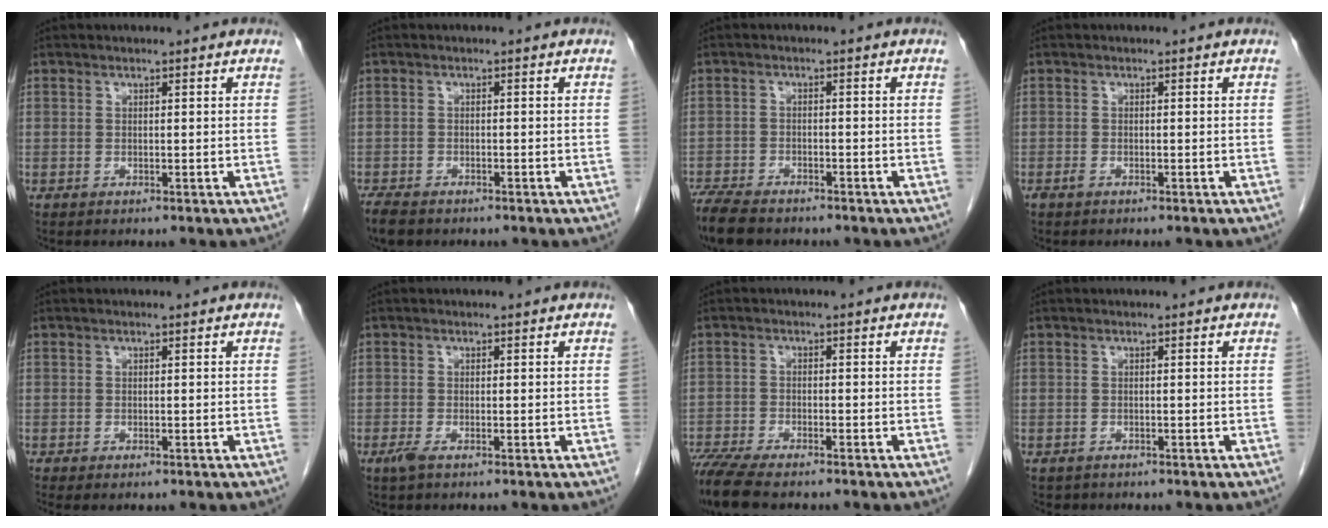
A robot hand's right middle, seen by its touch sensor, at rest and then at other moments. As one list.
[{"total": 3.9, "force": [-3.1, 1.6, 1.7], "torque": [-0.030, -0.007, -0.050]}, {"total": 7.7, "force": [-6.4, 2.6, 3.4], "torque": [-0.056, -0.014, -0.108]}, {"total": 0.8, "force": [-0.6, 0.3, 0.5], "torque": [-0.015, -0.001, -0.008]}, {"total": 0.6, "force": [-0.4, 0.2, 0.3], "torque": [0.001, 0.000, -0.006]}, {"total": 1.2, "force": [-0.7, 0.2, 0.9], "torque": [-0.024, -0.004, -0.015]}, {"total": 8.7, "force": [-7.3, 1.7, 4.6], "torque": [-0.079, -0.015, -0.125]}, {"total": 1.0, "force": [-0.7, 0.7, -0.1], "torque": [-0.007, 0.002, -0.010]}]